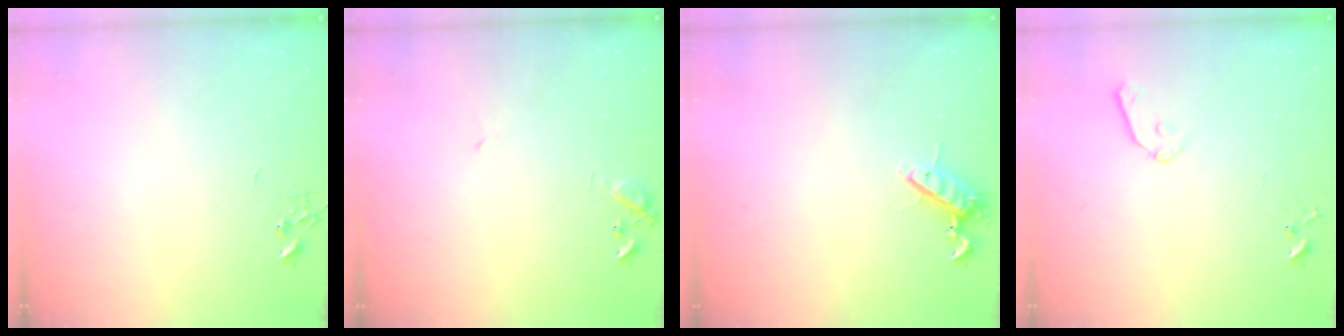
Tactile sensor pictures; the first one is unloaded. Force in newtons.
{"total": 8.6, "press": 8.5, "slide": 1.1}
{"total": 10.0, "press": 9.8, "slide": 1.5}
{"total": 7.3, "press": 7.3, "slide": 0.7}